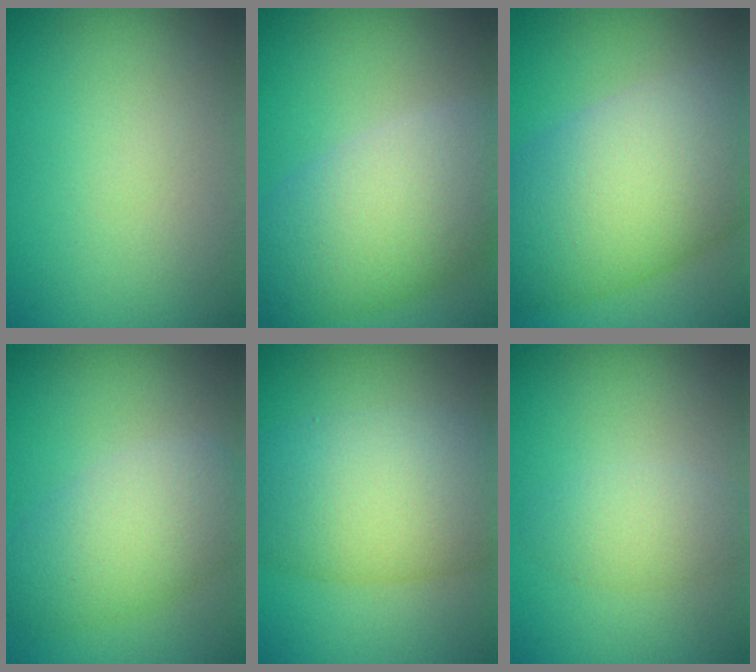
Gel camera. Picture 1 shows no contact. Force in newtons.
{"total": 8.6, "press": 8.6, "slide": 0.7}
{"total": 12.3, "press": 12.3, "slide": 0.7}
{"total": 5.3, "press": 5.3, "slide": 0.1}
{"total": 9.5, "press": 9.5, "slide": 0.5}
{"total": 2.3, "press": 2.3, "slide": 0.1}